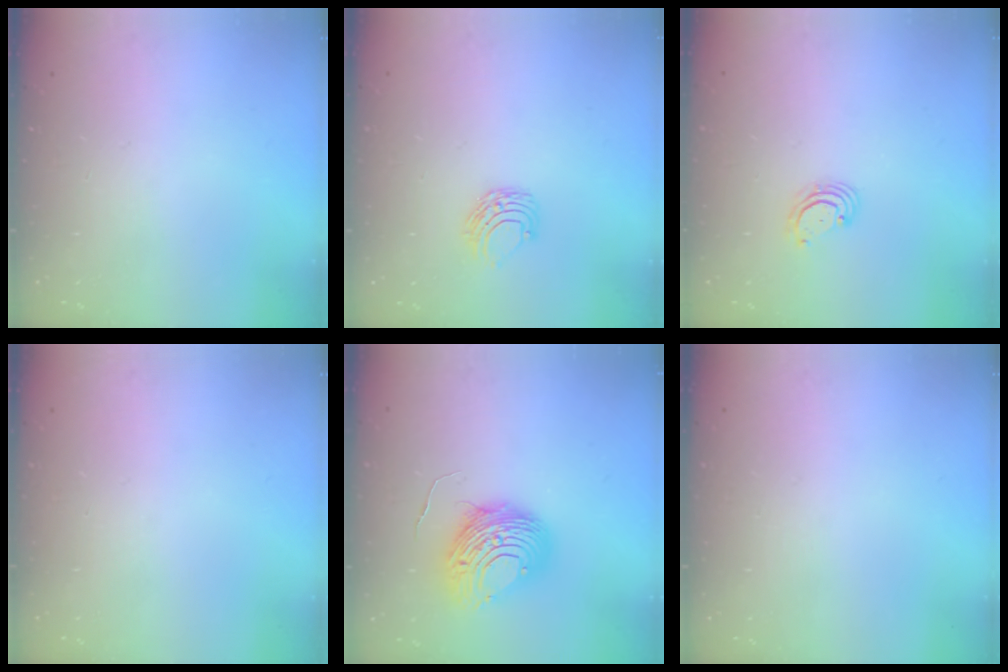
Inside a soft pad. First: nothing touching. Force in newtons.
{"total": 6.3, "press": 6.2, "slide": 0.6}
{"total": 3.2, "press": 3.2, "slide": 0.5}
{"total": 0.0}
{"total": 12.1, "press": 12.1, "slide": 1.2}
{"total": 0.0}